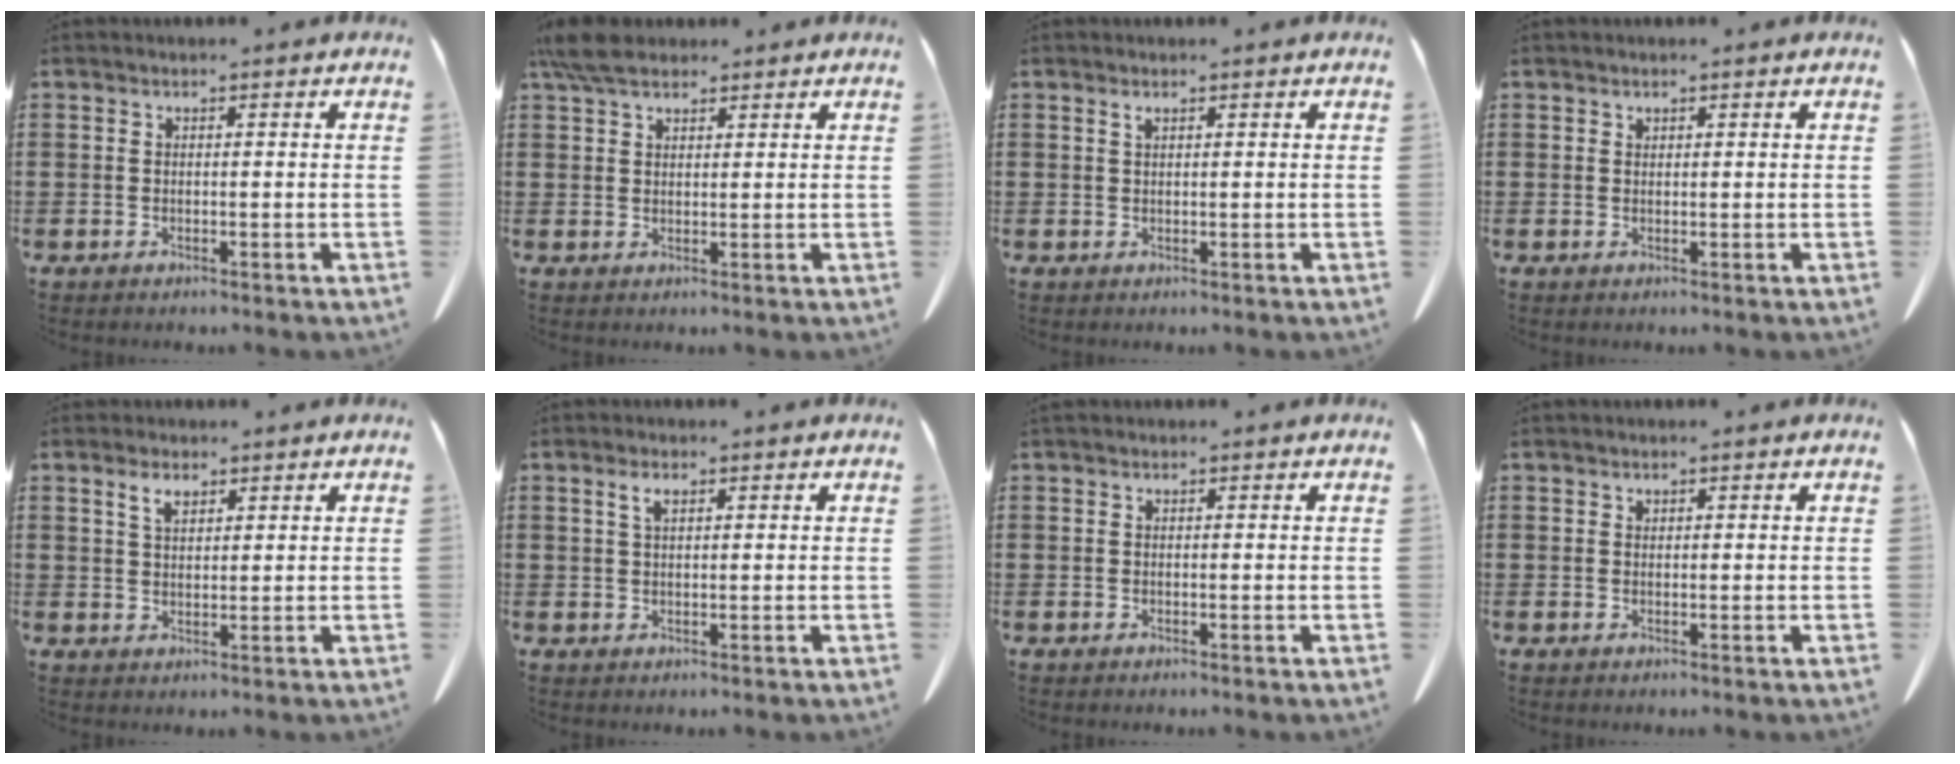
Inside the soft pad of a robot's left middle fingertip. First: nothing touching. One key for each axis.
{"total": 5.1, "fx": 4.1, "fy": 1.7, "fz": 2.5, "tx": -0.060, "ty": 0.003, "tz": 0.078}
{"total": 0.8, "fx": 0.6, "fy": 0.0, "fz": 0.6, "tx": -0.013, "ty": 0.000, "tz": 0.011}
{"total": 0.6, "fx": 0.6, "fy": 0.1, "fz": 0.0, "tx": -0.001, "ty": 0.000, "tz": 0.013}
{"total": 2.7, "fx": 1.9, "fy": 1.1, "fz": 1.6, "tx": -0.029, "ty": 0.001, "tz": 0.032}
{"total": 2.0, "fx": 1.0, "fy": 0.6, "fz": 1.6, "tx": -0.036, "ty": 0.004, "tz": 0.018}
{"total": 0.0}
{"total": 0.5, "fx": 0.5, "fy": 0.1, "fz": -0.1, "tx": 0.000, "ty": 0.000, "tz": 0.011}